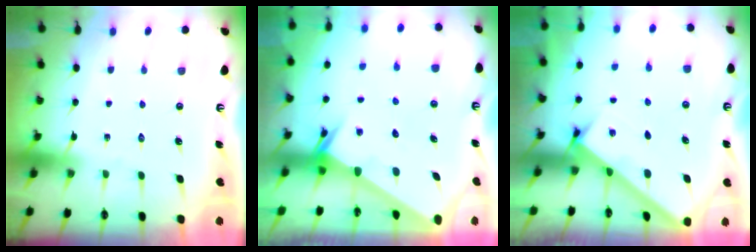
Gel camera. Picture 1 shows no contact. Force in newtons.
{"total": 2.6, "press": 2.6, "slide": 0.1}
{"total": 2.7, "press": 2.7, "slide": 0.4}